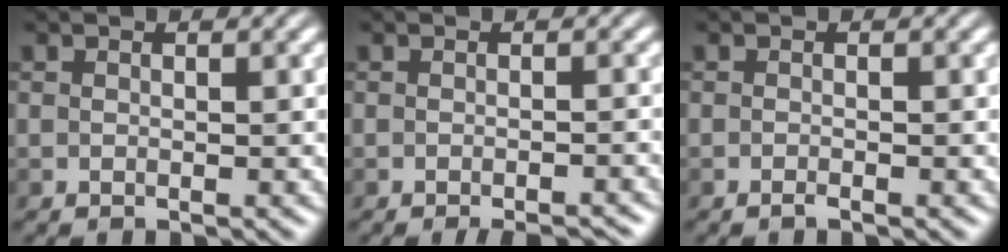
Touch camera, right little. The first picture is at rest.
{"total": 2.9, "force": [-2.2, 0.5, 1.8], "torque": [-0.019, -0.003, -0.028]}
{"total": 0.6, "force": [-0.4, 0.1, 0.4], "torque": [-0.006, -0.001, -0.007]}